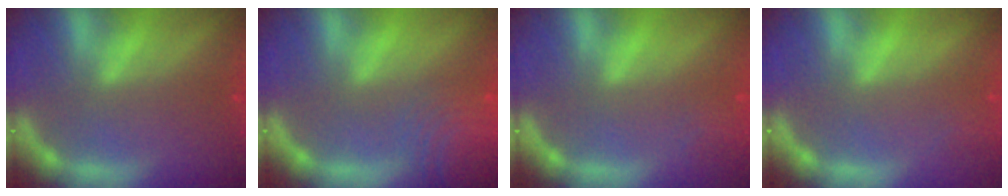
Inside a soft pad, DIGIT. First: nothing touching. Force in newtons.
{"total": 10.1}
{"total": 1.4}
{"total": 0.9}